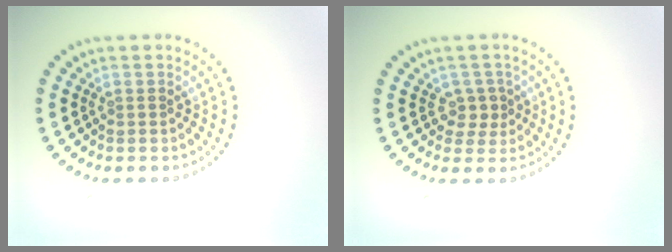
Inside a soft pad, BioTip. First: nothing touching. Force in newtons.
{"total": 1.8, "press": 1.5, "slide": 1.0}